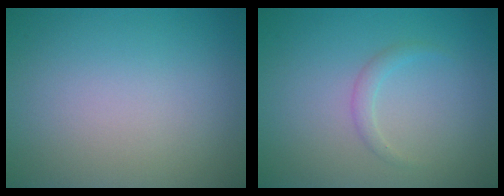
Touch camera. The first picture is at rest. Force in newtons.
{"total": 1.1, "press": 1.1, "slide": 0.0}